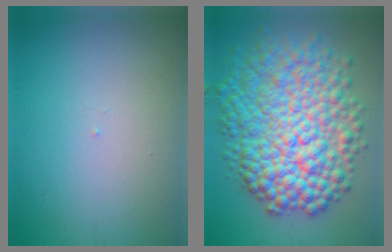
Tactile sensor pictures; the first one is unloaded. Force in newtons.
{"total": 11.8, "press": 11.8, "slide": 0.1}